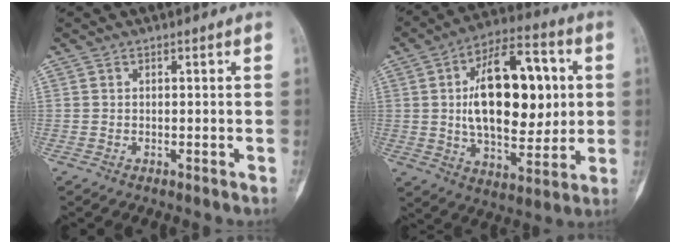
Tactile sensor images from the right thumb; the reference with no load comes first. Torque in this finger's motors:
{"motor_torque": [1.98, 2.46, 1.25, -0.32, 0.47]}